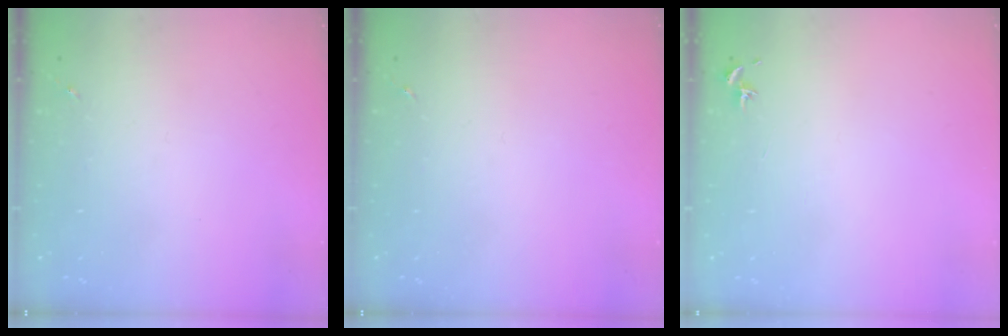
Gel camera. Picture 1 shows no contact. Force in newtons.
{"total": 0.0}
{"total": 0.7, "press": 0.7, "slide": 0.3}